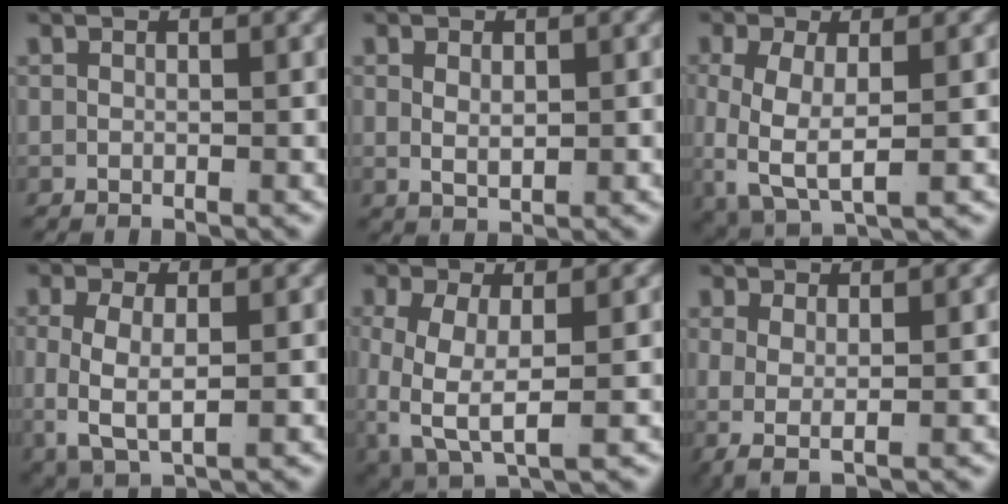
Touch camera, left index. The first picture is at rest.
{"total": 1.6, "force": [0.3, 0.6, 1.4], "torque": [-0.032, -0.018, 0.021]}
{"total": 5.9, "force": [-0.4, 3.4, 4.8], "torque": [-0.118, -0.033, 0.016]}
{"total": 5.1, "force": [-0.4, 3.0, 4.1], "torque": [-0.103, -0.022, 0.011]}
{"total": 6.5, "force": [-0.6, 3.8, 5.2], "torque": [-0.129, -0.036, 0.013]}
{"total": 3.7, "force": [0.3, 2.0, 3.1], "torque": [-0.069, -0.020, 0.020]}